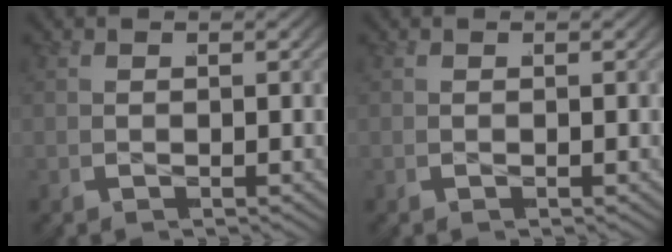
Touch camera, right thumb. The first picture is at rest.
{"total": 0.0}